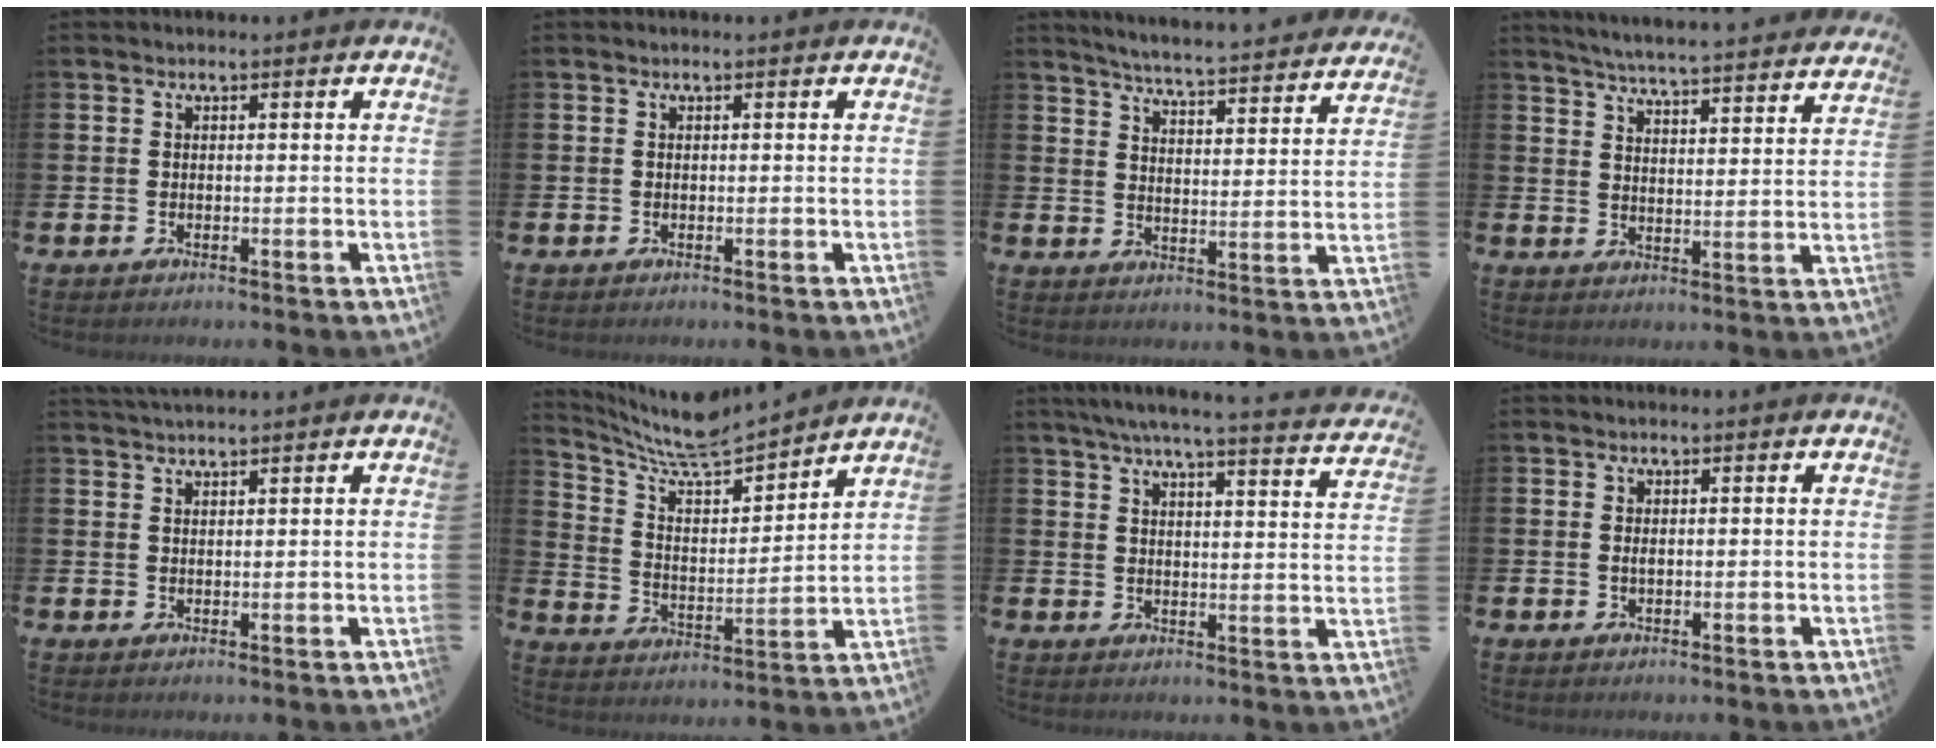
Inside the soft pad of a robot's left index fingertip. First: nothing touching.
{"total": 0.0}
{"total": 5.6, "force": [5.5, -0.2, 1.0], "torque": [-0.036, -0.050, 0.092]}
{"total": 5.6, "force": [5.5, -0.2, 1.0], "torque": [-0.034, -0.046, 0.093]}
{"total": 2.1, "force": [2.0, 0.1, 0.3], "torque": [-0.008, -0.003, 0.037]}
{"total": 9.2, "force": [8.8, 1.3, 2.3], "torque": [-0.079, -0.066, 0.157]}
{"total": 5.9, "force": [5.5, -0.2, 2.1], "torque": [-0.055, -0.034, 0.093]}
{"total": 0.6, "force": [0.2, 0.2, 0.5], "torque": [-0.010, 0.001, 0.002]}